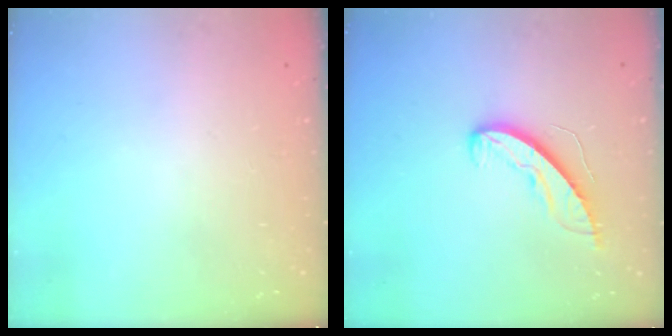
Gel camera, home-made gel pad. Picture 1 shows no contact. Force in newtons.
{"total": 8.1, "press": 8.0, "slide": 0.6}